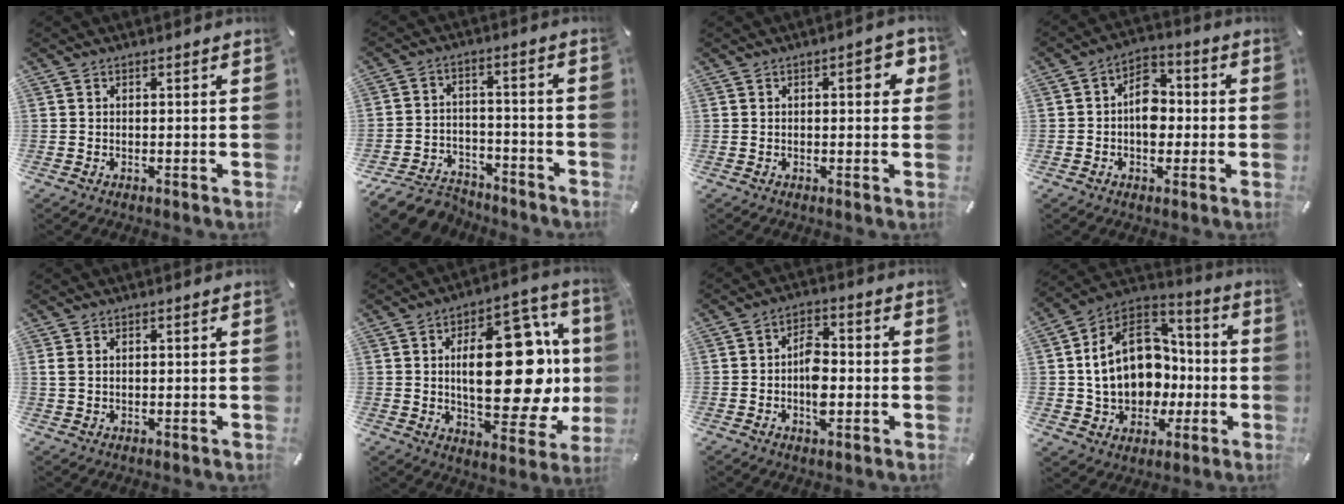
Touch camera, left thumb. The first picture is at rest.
{"total": 9.3, "force": [-7.6, 4.6, 3.0], "torque": [-0.042, 0.044, -0.139]}
{"total": 5.1, "force": [1.1, 2.3, 4.4], "torque": [-0.047, -0.002, 0.009]}
{"total": 8.3, "force": [-1.0, 6.1, 5.5], "torque": [-0.074, 0.009, -0.021]}
{"total": 1.3, "force": [0.4, 0.8, 1.0], "torque": [-0.021, 0.003, 0.007]}
{"total": 29.0, "force": [2.1, 14.1, 25.3], "torque": [-0.373, -0.019, 0.037]}
{"total": 6.8, "force": [-1.4, 3.9, 5.3], "torque": [-0.094, 0.007, -0.026]}
{"total": 19.1, "force": [-0.6, 15.4, 11.2], "torque": [-0.218, 0.005, -0.001]}